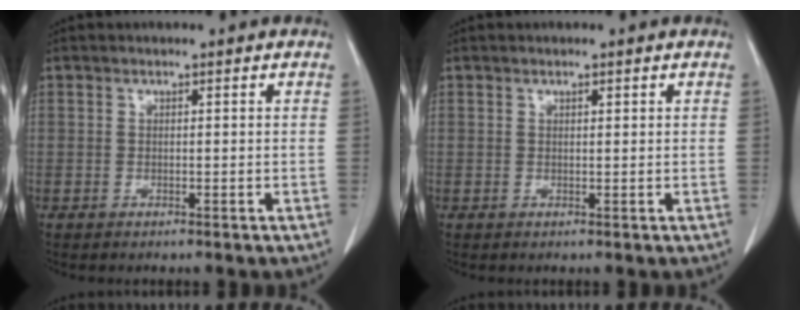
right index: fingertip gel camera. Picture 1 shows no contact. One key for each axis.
{"total": 0.5, "fx": 0.4, "fy": 0.0, "fz": 0.4, "tx": -0.010, "ty": -0.002, "tz": 0.007}